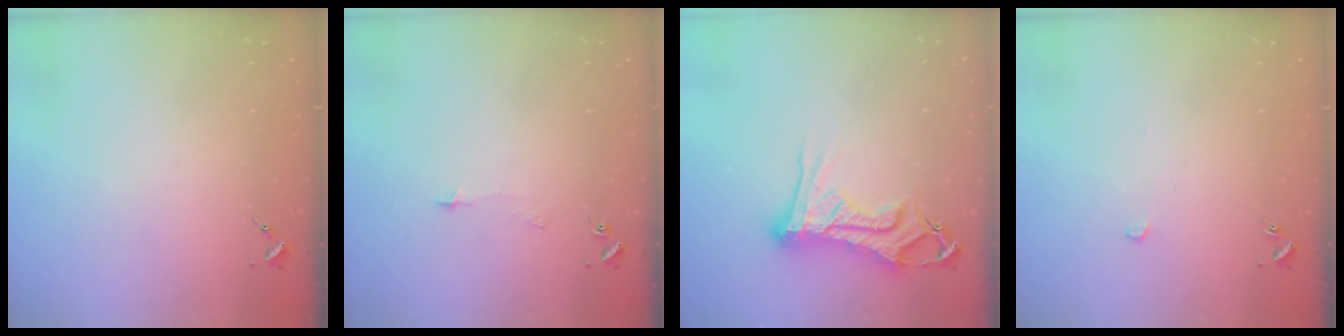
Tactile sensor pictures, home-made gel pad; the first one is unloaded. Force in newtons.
{"total": 3.3, "press": 3.3, "slide": 0.2}
{"total": 15.4, "press": 15.3, "slide": 1.4}
{"total": 3.0, "press": 2.9, "slide": 0.4}